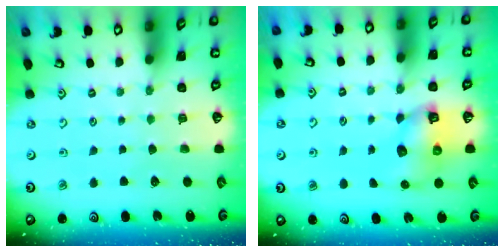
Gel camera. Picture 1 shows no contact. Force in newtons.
{"total": 9.3, "press": 9.2, "slide": 0.9}